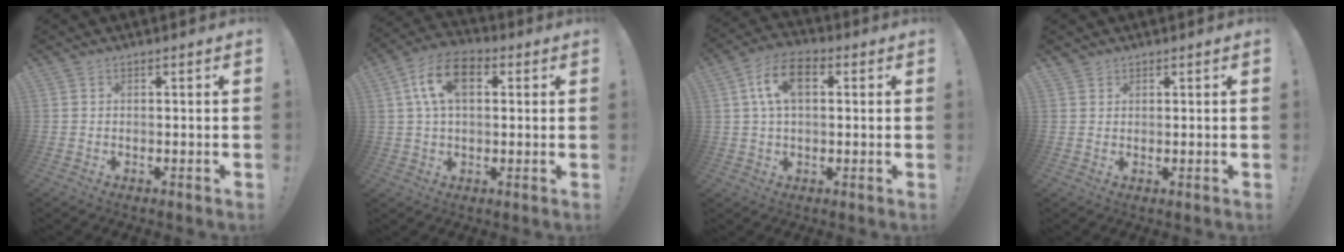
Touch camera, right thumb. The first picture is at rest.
{"total": 12.2, "force": [3.5, 7.3, 9.1], "torque": [-0.171, 0.010, 0.065]}
{"total": 10.4, "force": [2.6, 6.2, 8.0], "torque": [-0.149, 0.016, 0.052]}
{"total": 1.6, "force": [1.4, 0.8, 0.1], "torque": [0.006, -0.007, 0.025]}